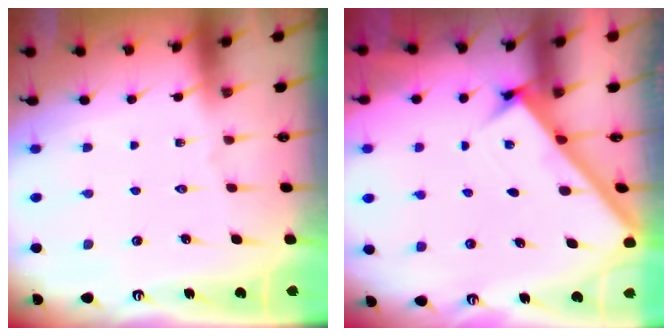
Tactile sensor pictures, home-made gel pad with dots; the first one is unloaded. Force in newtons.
{"total": 2.8, "press": 2.7, "slide": 0.4}